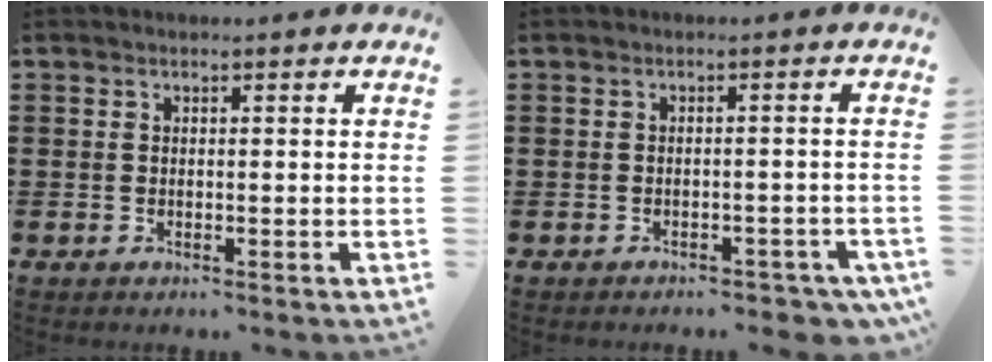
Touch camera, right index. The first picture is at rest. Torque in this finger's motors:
{"motor_torque": [0.29, -0.20, -0.08, -0.21]}